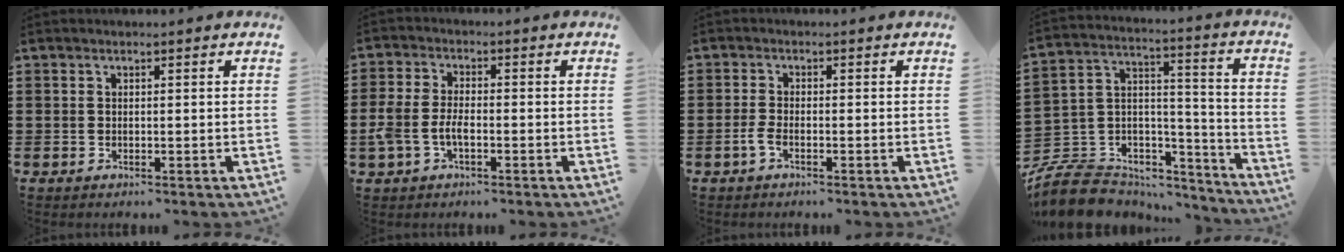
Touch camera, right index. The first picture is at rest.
{"total": 4.4, "force": [-1.6, 2.3, 3.4], "torque": [-0.087, -0.002, -0.036]}
{"total": 2.0, "force": [-1.1, 0.5, 1.7], "torque": [-0.038, -0.003, -0.022]}
{"total": 8.1, "force": [-6.4, 4.6, 1.6], "torque": [-0.051, 0.002, -0.121]}